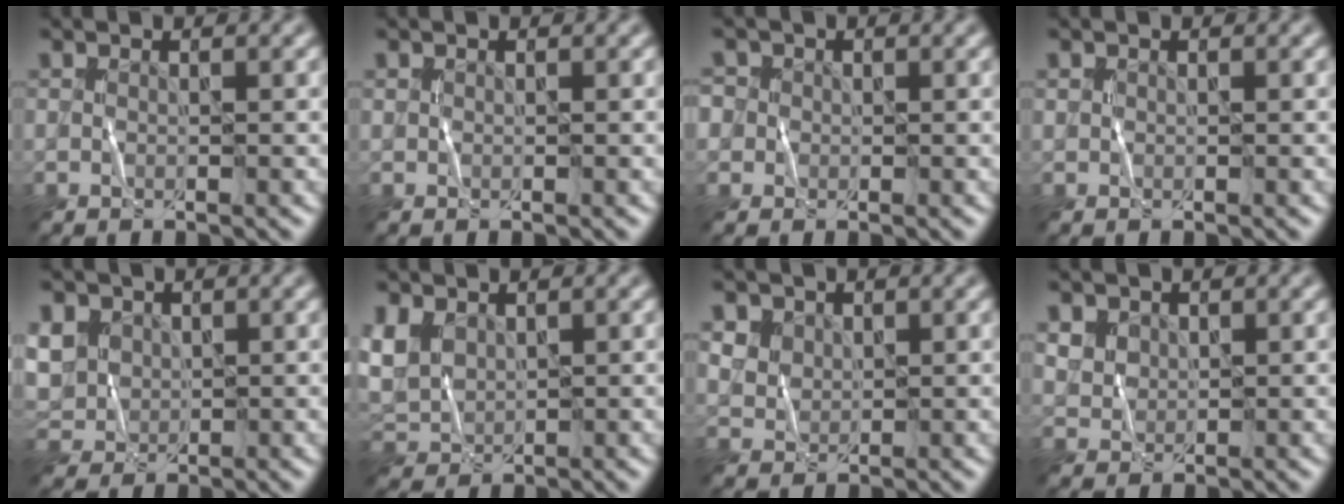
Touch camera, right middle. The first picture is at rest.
{"total": 0.0}
{"total": 2.9, "force": [1.0, 2.7, 0.5], "torque": [0.002, 0.016, -0.017]}
{"total": 0.0}
{"total": 4.6, "force": [1.6, 4.0, 1.6], "torque": [-0.075, 0.011, 0.030]}
{"total": 3.3, "force": [1.3, 2.6, 1.5], "torque": [-0.059, 0.003, 0.030]}
{"total": 3.3, "force": [2.2, 2.3, 0.8], "torque": [-0.045, 0.003, 0.041]}
{"total": 2.4, "force": [1.6, 1.7, 0.4], "torque": [-0.033, 0.000, 0.039]}